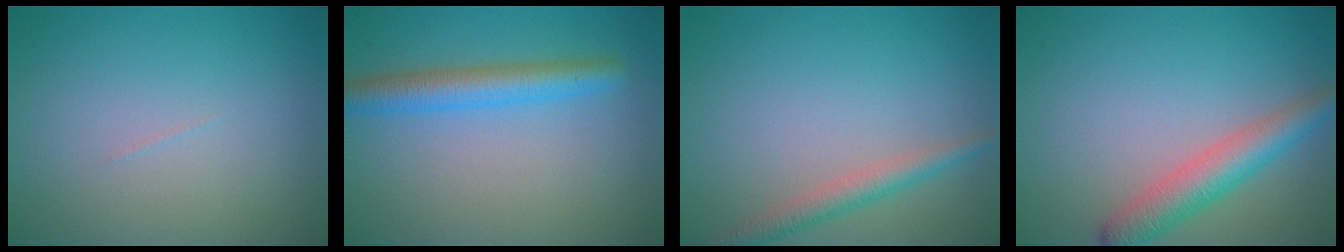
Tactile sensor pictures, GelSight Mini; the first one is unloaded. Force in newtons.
{"total": 3.8, "press": 3.8, "slide": 0.2}
{"total": 2.3, "press": 2.3, "slide": 0.1}
{"total": 4.2, "press": 4.2, "slide": 0.2}